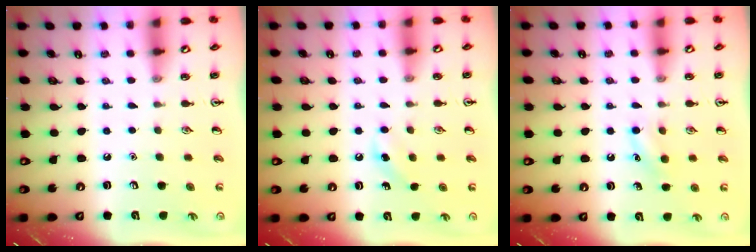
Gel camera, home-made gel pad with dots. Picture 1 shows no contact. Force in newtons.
{"total": 5.7, "press": 5.4, "slide": 1.9}
{"total": 6.9, "press": 6.8, "slide": 1.6}